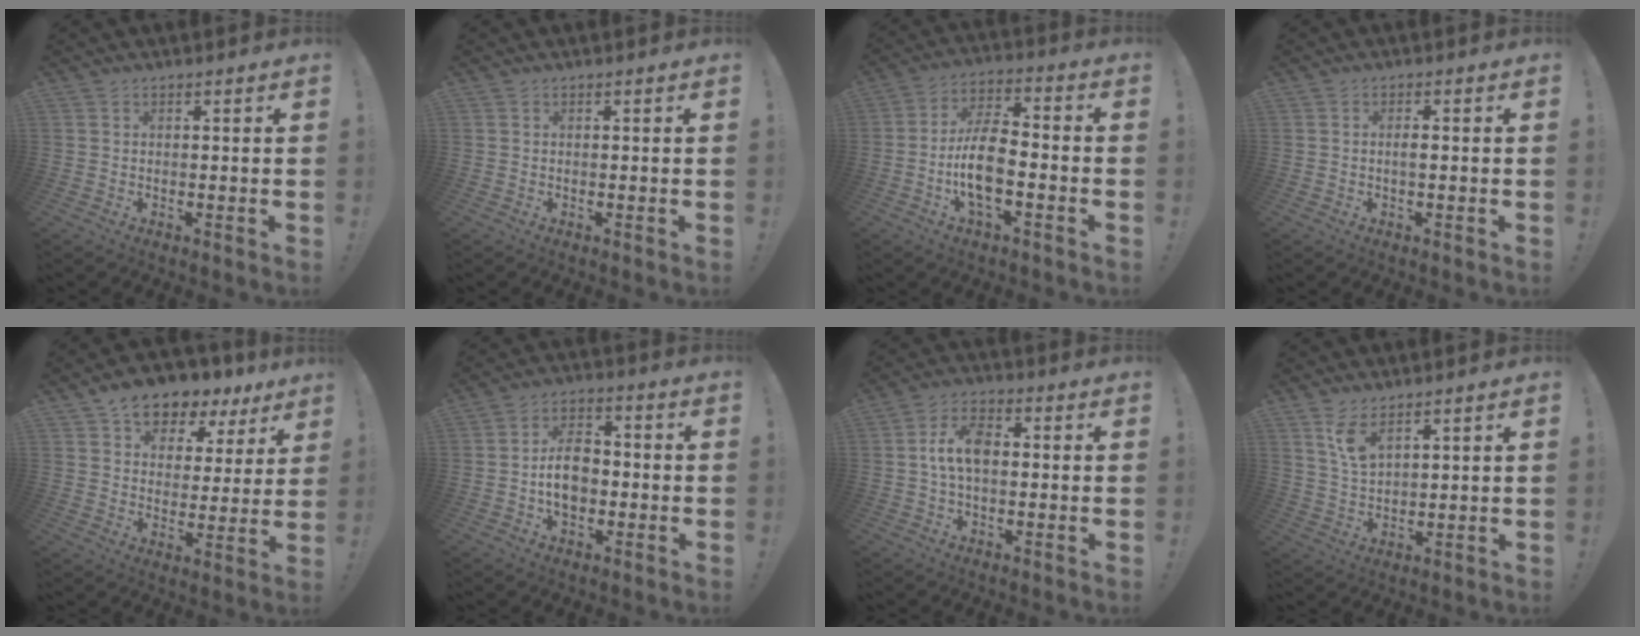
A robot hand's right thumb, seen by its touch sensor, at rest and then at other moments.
{"total": 0.0}
{"total": 12.8, "force": [-3.8, 5.8, 10.7], "torque": [-0.219, 0.011, -0.071]}
{"total": 1.9, "force": [-0.4, 0.5, 1.8], "torque": [-0.031, 0.003, -0.009]}
{"total": 10.2, "force": [7.3, 6.1, 3.6], "torque": [-0.058, -0.049, 0.135]}
{"total": 9.7, "force": [-1.6, 6.8, 6.7], "torque": [-0.109, 0.012, -0.029]}
{"total": 8.5, "force": [0.1, 4.7, 7.0], "torque": [-0.135, 0.013, 0.005]}
{"total": 6.9, "force": [4.4, 2.8, 4.5], "torque": [-0.081, -0.022, 0.081]}